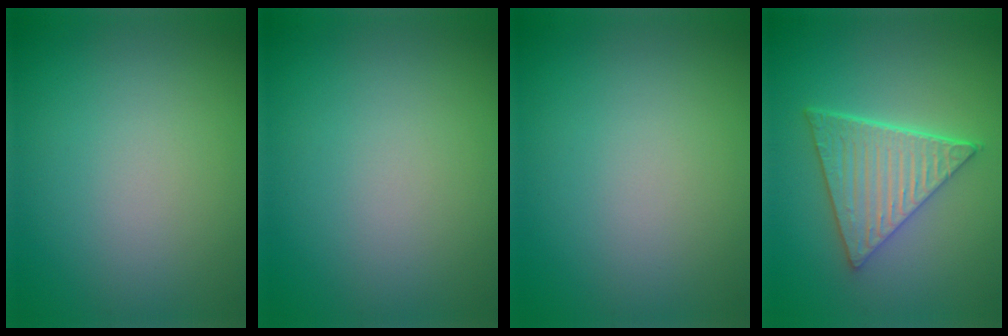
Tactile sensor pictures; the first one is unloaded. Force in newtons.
{"total": 0.0}
{"total": 0.0}
{"total": 6.1, "press": 4.5, "slide": 4.1}